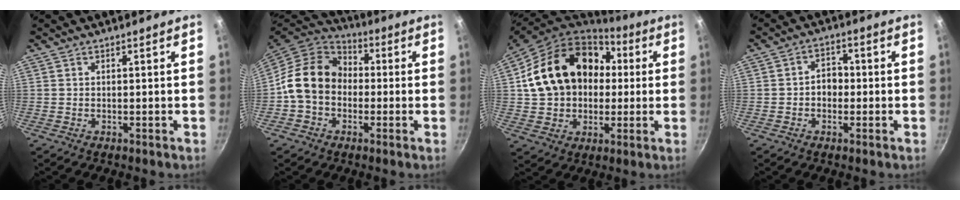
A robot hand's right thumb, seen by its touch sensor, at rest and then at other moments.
{"total": 14.2, "force": [-0.5, 11.5, 8.3], "torque": [-0.111, 0.034, -0.028]}
{"total": 22.2, "force": [3.5, 17.1, 13.7], "torque": [-0.223, 0.042, 0.066]}
{"total": 4.4, "force": [-0.6, 3.5, 2.6], "torque": [-0.009, 0.015, -0.014]}